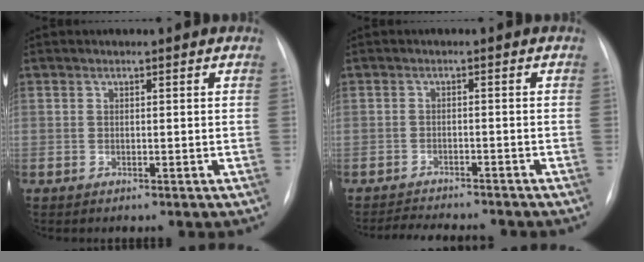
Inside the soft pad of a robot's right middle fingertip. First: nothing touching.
{"total": 7.6, "force": [-7.1, 1.0, 2.4], "torque": [-0.034, -0.004, -0.101]}